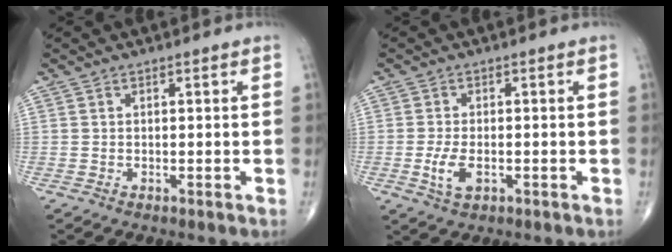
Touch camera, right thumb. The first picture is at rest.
{"total": 4.2, "force": [-1.1, 2.2, 3.4], "torque": [-0.069, 0.000, -0.017]}